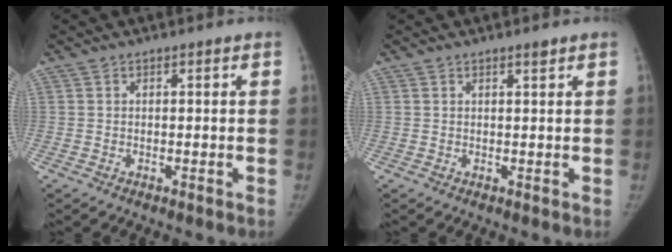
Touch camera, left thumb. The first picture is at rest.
{"total": 1.0, "force": [0.8, 0.0, 0.6], "torque": [-0.008, -0.007, 0.015]}